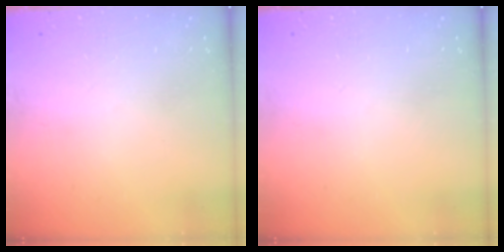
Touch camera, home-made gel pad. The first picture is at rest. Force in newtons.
{"total": 0.0}